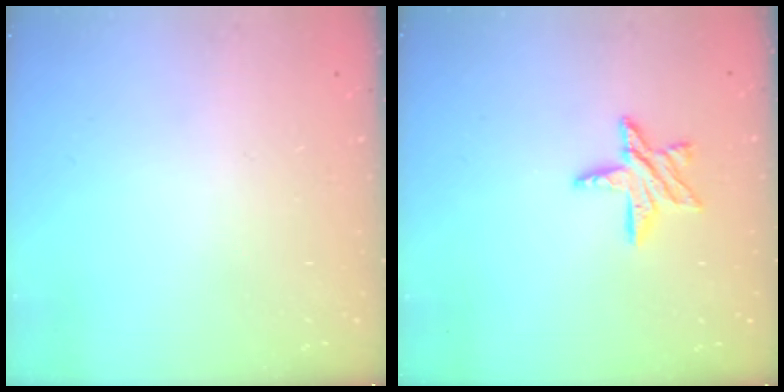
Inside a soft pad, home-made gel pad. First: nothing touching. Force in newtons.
{"total": 9.3, "press": 9.2, "slide": 0.8}